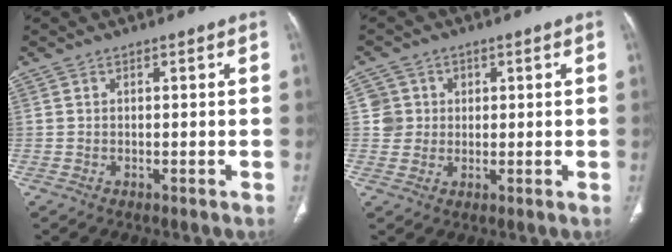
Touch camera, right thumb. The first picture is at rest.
{"total": 4.5, "force": [0.9, 4.4, 0.2], "torque": [0.030, 0.003, 0.014]}